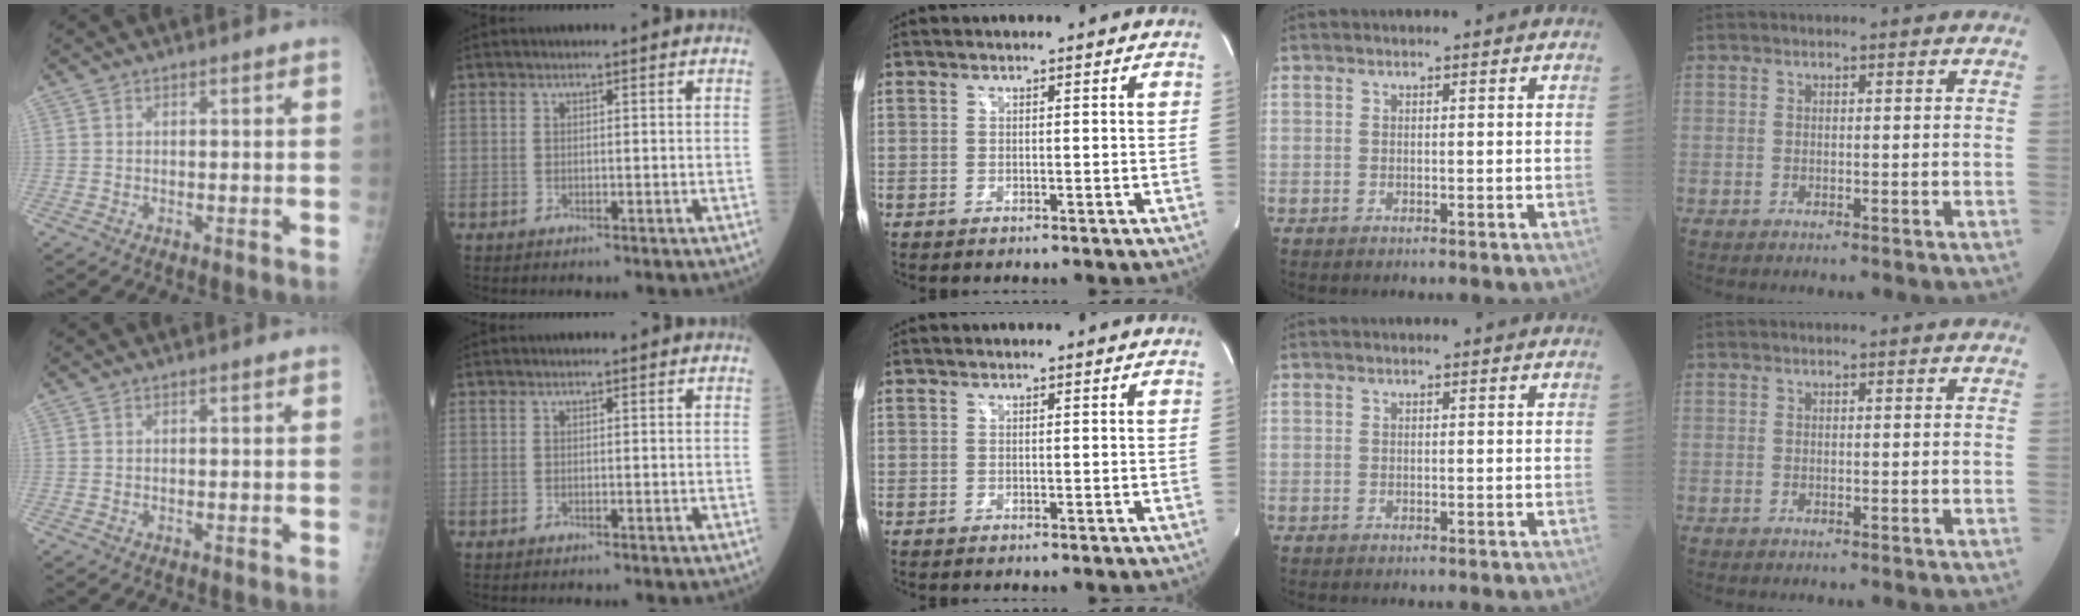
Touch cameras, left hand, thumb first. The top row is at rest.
{}